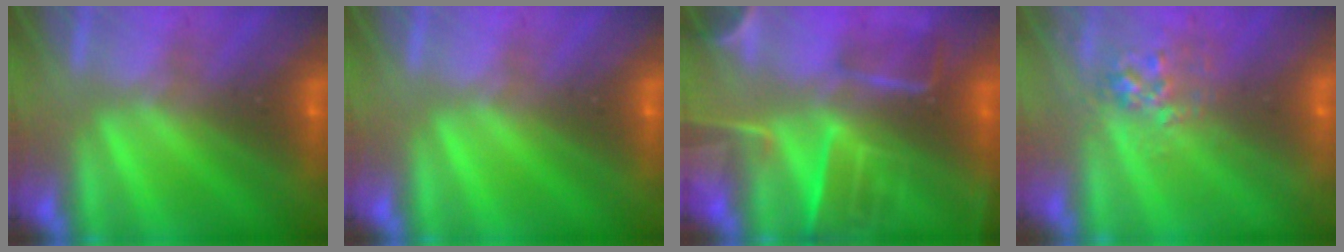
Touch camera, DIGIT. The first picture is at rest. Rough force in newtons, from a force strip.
{"total": 0.0}
{"total": 8.9}
{"total": 2.9}